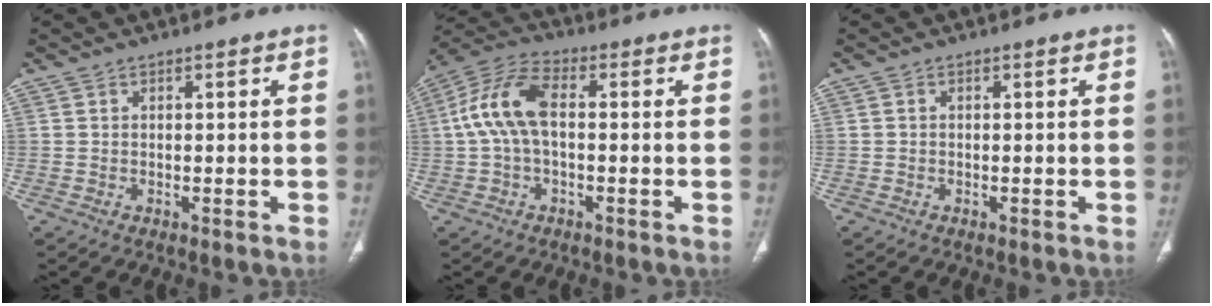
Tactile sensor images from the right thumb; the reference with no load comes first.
{"total": 10.8, "force": [0.4, 5.8, 9.1], "torque": [-0.195, 0.033, 0.002]}
{"total": 0.0}